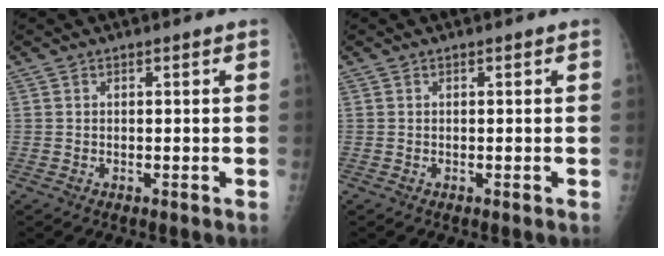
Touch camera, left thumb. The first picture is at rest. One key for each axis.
{"total": 0.0}